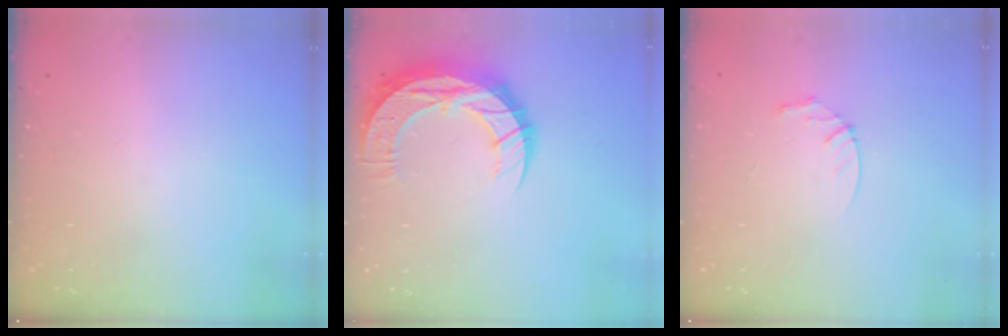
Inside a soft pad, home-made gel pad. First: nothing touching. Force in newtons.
{"total": 15.8, "press": 15.7, "slide": 1.1}
{"total": 3.5, "press": 3.5, "slide": 0.3}